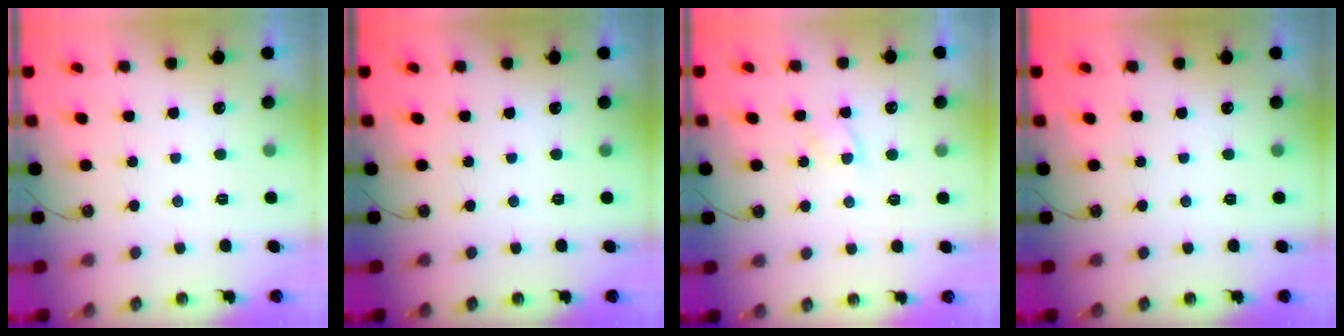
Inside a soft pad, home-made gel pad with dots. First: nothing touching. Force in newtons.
{"total": 0.0}
{"total": 4.5, "press": 4.5, "slide": 0.6}
{"total": 0.0}